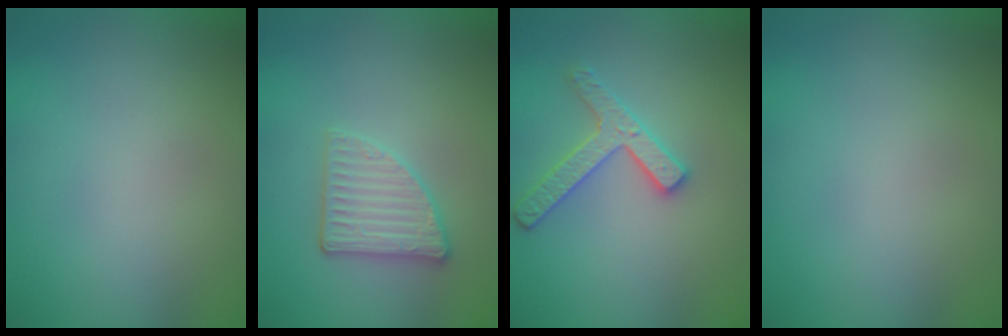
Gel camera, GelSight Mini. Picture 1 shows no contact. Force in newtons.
{"total": 2.8, "press": 2.7, "slide": 0.8}
{"total": 2.9, "press": 2.8, "slide": 0.6}
{"total": 0.0}